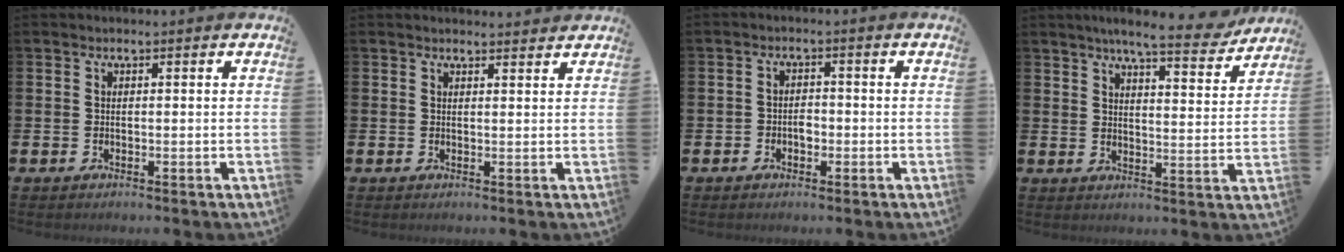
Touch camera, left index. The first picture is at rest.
{"total": 1.6, "force": [1.6, 0.2, 0.0], "torque": [0.010, -0.010, 0.026]}
{"total": 1.7, "force": [-0.7, 1.3, 0.9], "torque": [-0.011, 0.001, -0.017]}
{"total": 7.5, "force": [6.8, 0.8, 3.2], "torque": [-0.058, -0.034, 0.114]}